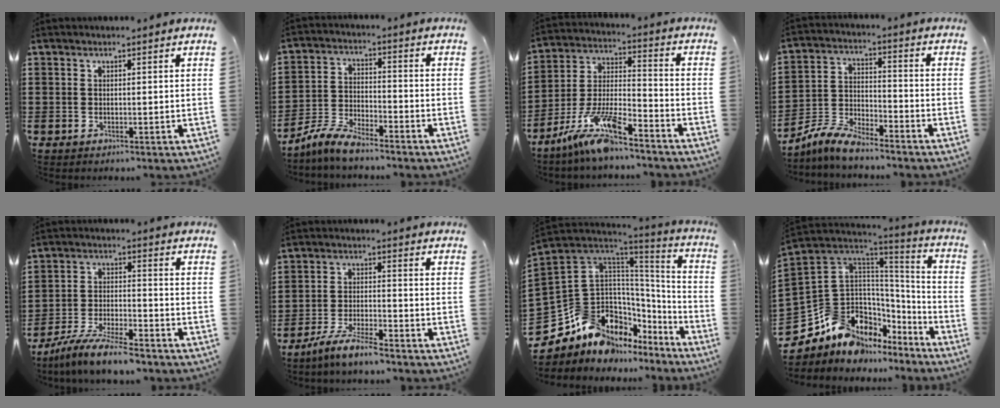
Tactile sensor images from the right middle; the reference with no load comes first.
{"total": 6.1, "force": [-5.6, 1.0, 2.2], "torque": [-0.063, 0.000, -0.114]}
{"total": 11.1, "force": [-8.9, 1.8, 6.3], "torque": [-0.141, 0.007, -0.178]}
{"total": 6.6, "force": [-6.1, 1.4, 2.2], "torque": [-0.060, 0.006, -0.124]}
{"total": 7.7, "force": [-7.1, 0.5, 3.0], "torque": [-0.068, 0.000, -0.138]}
{"total": 5.6, "force": [-4.9, 0.4, 2.6], "torque": [-0.062, -0.008, -0.097]}
{"total": 13.1, "force": [-7.9, 9.3, 4.8], "torque": [-0.155, -0.021, -0.136]}
{"total": 11.2, "force": [-6.9, 8.3, 3.2], "torque": [-0.120, -0.020, -0.126]}